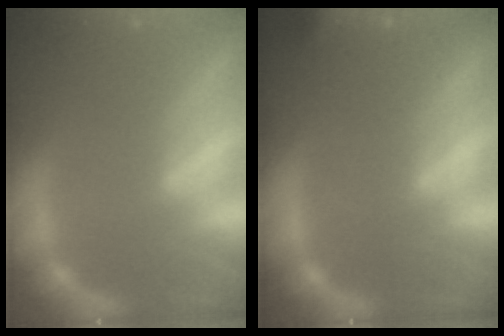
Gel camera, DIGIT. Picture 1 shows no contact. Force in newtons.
{"total": 5.5}